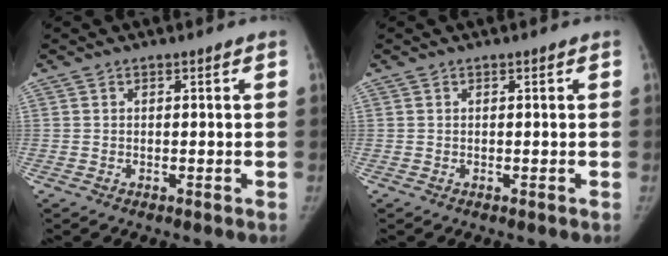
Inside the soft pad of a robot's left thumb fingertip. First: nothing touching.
{"total": 0.0}